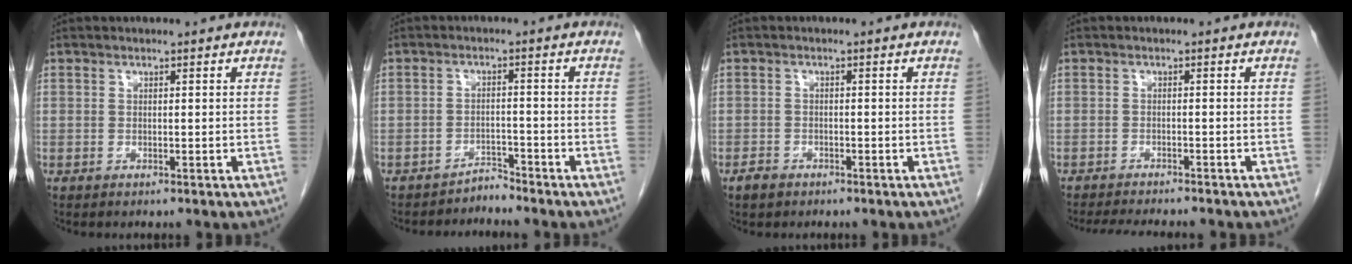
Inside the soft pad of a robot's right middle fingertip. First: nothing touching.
{"total": 2.2, "force": [-2.2, 0.1, -0.5], "torque": [0.016, -0.008, -0.035]}
{"total": 1.9, "force": [-1.4, 1.1, 0.7], "torque": [-0.020, 0.001, -0.020]}
{"total": 8.7, "force": [-8.0, 1.0, 3.4], "torque": [-0.050, -0.015, -0.111]}